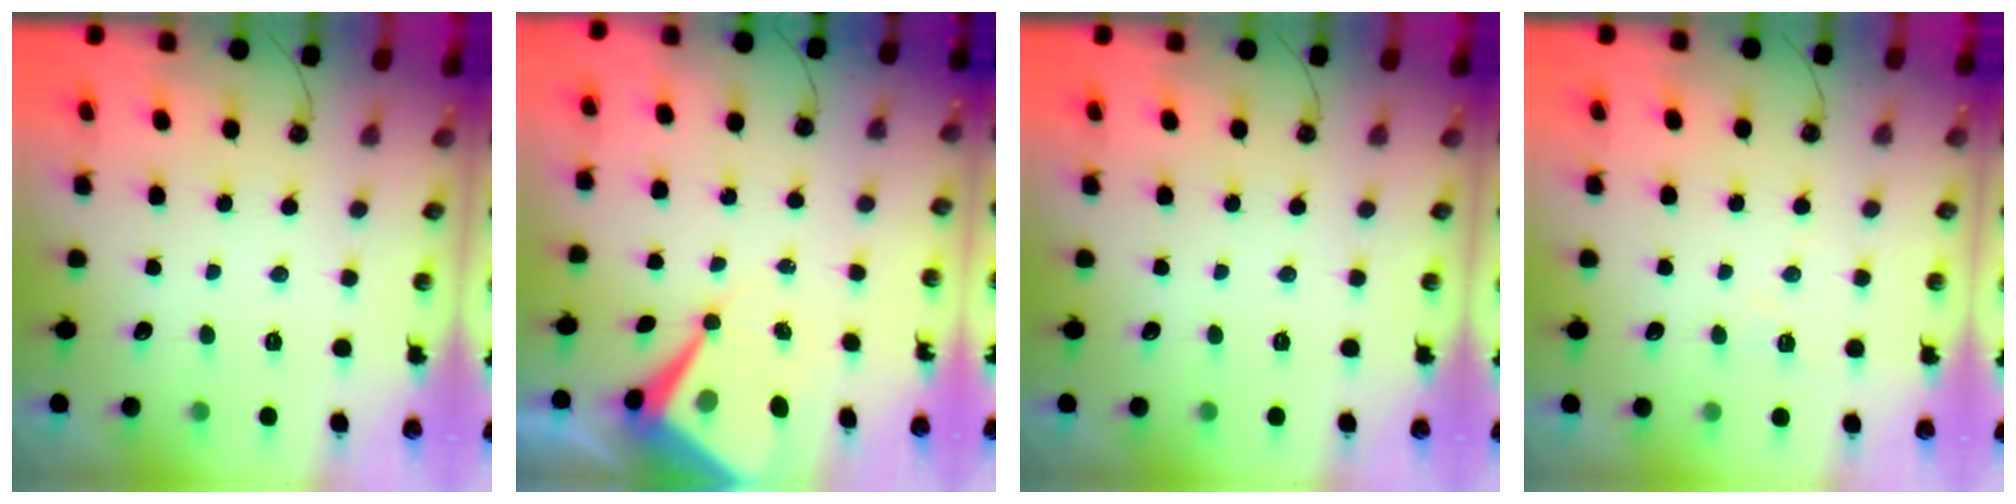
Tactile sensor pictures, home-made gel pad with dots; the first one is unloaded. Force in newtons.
{"total": 10.2, "press": 10.2, "slide": 0.8}
{"total": 0.0}
{"total": 6.6, "press": 6.5, "slide": 0.8}